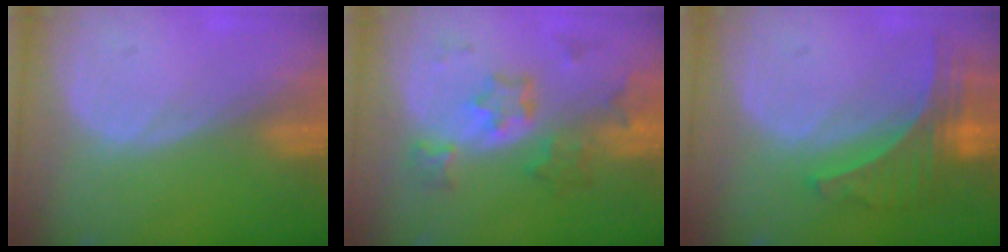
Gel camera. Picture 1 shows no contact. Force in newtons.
{"total": 6.9, "press": 6.7, "slide": 1.7}
{"total": 7.8, "press": 6.8, "slide": 3.8}